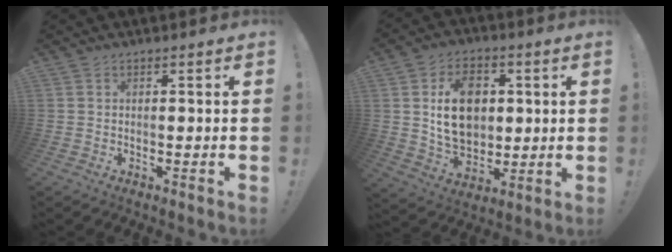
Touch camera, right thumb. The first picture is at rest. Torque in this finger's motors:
{"motor_torque": [1.58, 2.30, 0.53, -0.27, 0.10]}